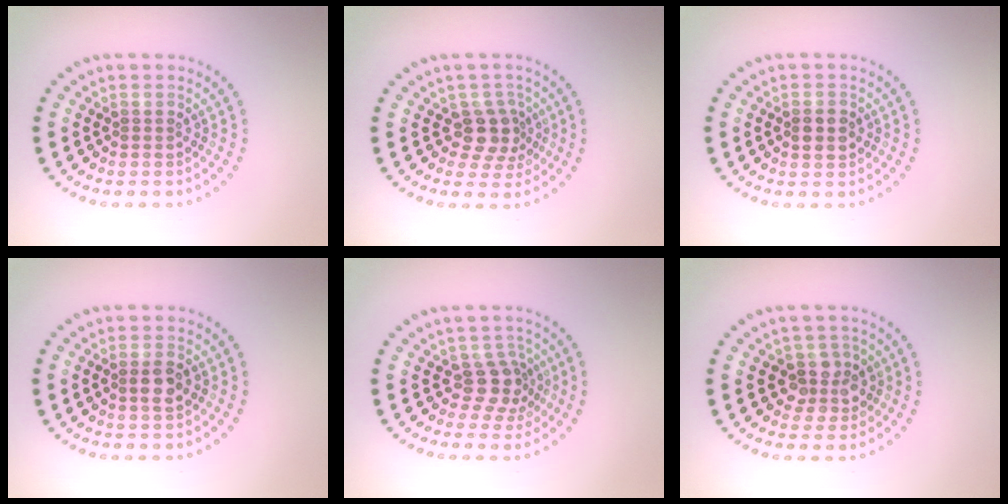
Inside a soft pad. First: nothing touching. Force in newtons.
{"total": 2.8, "press": 2.3, "slide": 1.7}
{"total": 2.2, "press": 2.2, "slide": 0.1}
{"total": 2.0, "press": 1.9, "slide": 0.4}
{"total": 2.8, "press": 2.2, "slide": 1.8}
{"total": 3.0, "press": 2.7, "slide": 1.3}